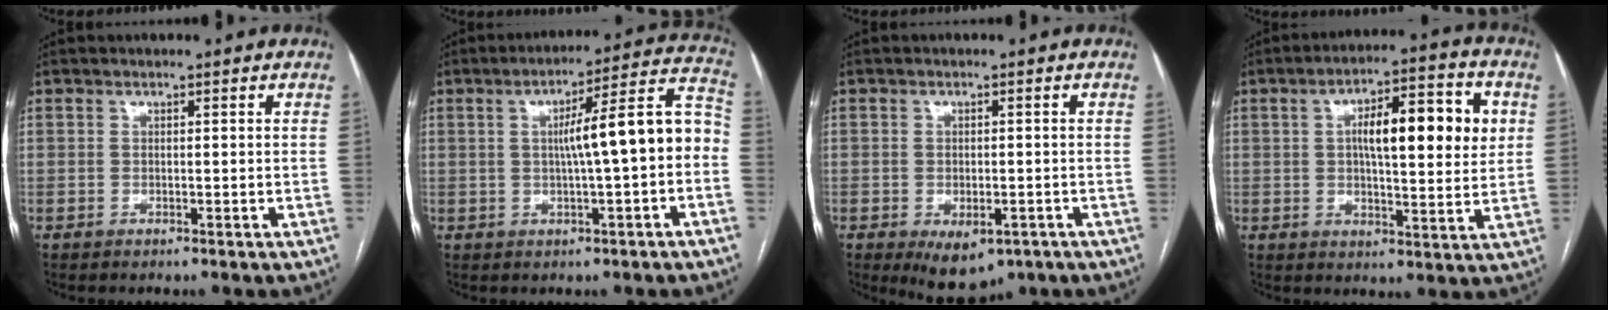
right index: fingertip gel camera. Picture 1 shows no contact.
{"total": 11.9, "force": [-0.7, 0.9, 11.8], "torque": [-0.161, 0.040, -0.008]}
{"total": 7.2, "force": [-3.9, 3.7, 4.7], "torque": [-0.065, -0.008, -0.048]}
{"total": 13.6, "force": [2.8, 3.6, 12.8], "torque": [-0.191, 0.027, 0.038]}